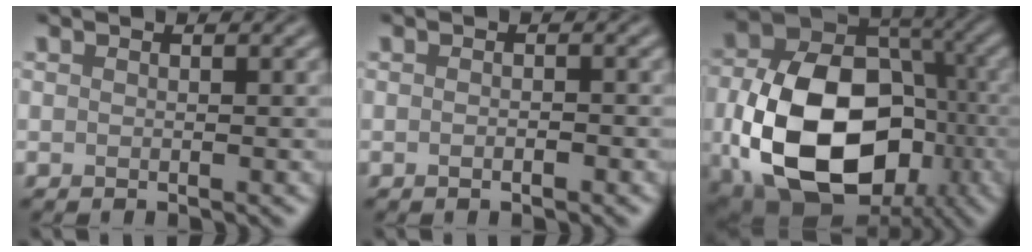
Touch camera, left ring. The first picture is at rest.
{"total": 1.0, "force": [-0.4, 0.3, 0.9], "torque": [-0.013, -0.002, -0.007]}
{"total": 15.8, "force": [-3.6, 11.2, 10.6], "torque": [-0.210, -0.040, -0.062]}